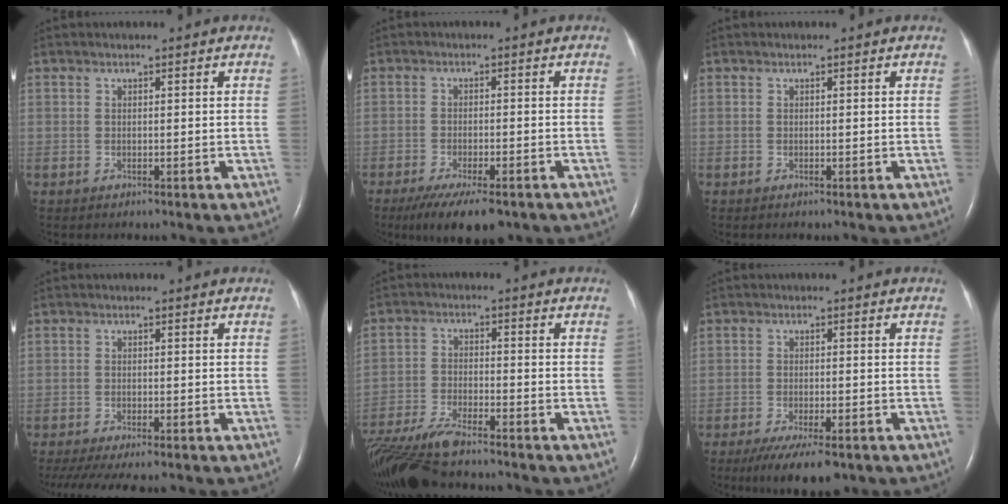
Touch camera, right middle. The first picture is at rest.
{"total": 9.9, "force": [-7.1, 2.6, 6.4], "torque": [-0.099, -0.017, -0.107]}
{"total": 0.0}
{"total": 10.8, "force": [-9.0, 1.8, 5.7], "torque": [-0.090, -0.013, -0.131]}
{"total": 11.2, "force": [-9.9, 1.1, 5.2], "torque": [-0.097, -0.025, -0.171]}
{"total": 9.0, "force": [-6.3, 2.4, 5.9], "torque": [-0.091, -0.017, -0.096]}